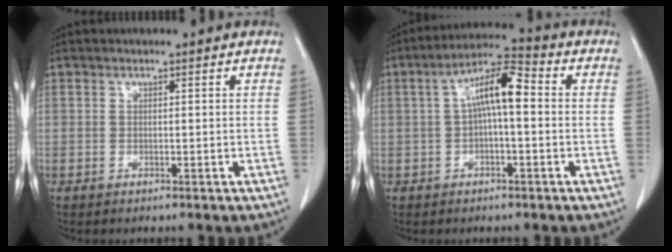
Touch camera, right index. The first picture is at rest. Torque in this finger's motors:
{"motor_torque": [1.09, -0.11, 0.43, 0.15]}